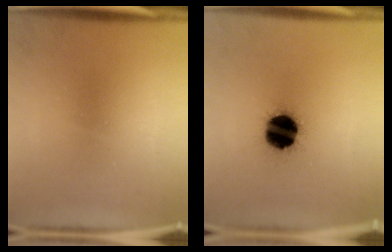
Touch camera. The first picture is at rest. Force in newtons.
{"total": 16.3}